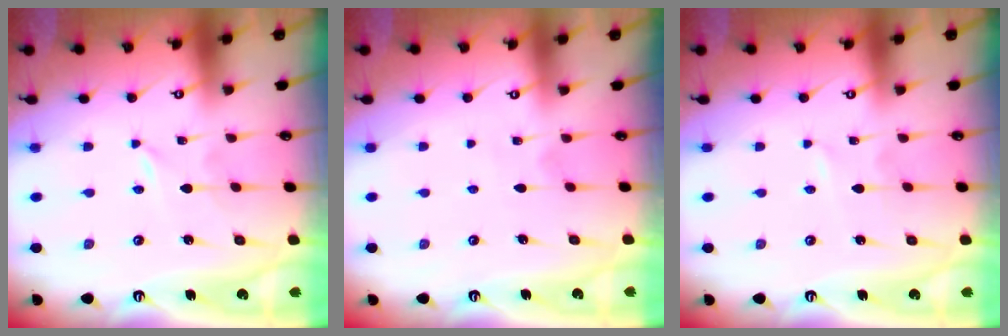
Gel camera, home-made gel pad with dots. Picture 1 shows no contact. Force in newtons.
{"total": 2.7, "press": 2.7, "slide": 0.4}
{"total": 1.6, "press": 1.6, "slide": 0.2}